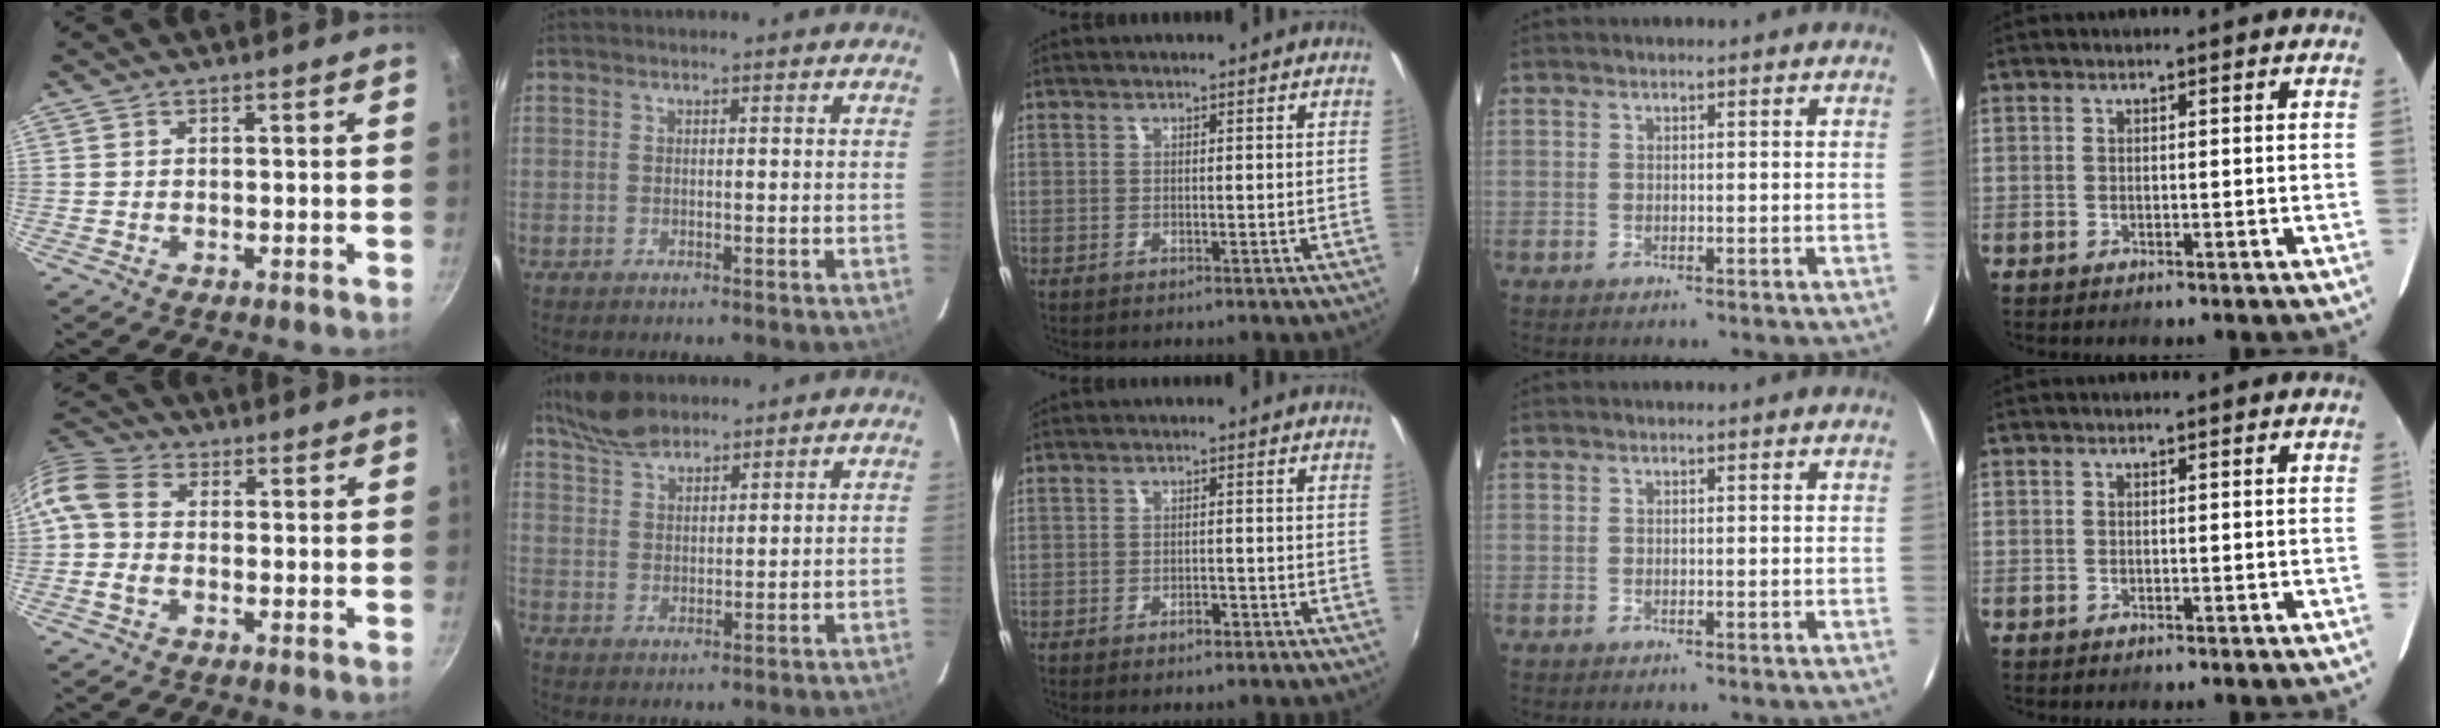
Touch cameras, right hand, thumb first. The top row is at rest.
{"thumb": {"total": 9.2, "force": [-0.1, 6.6, 6.3], "torque": [-0.136, 0.025, -0.020]}, "index": {"total": 7.7, "force": [6.4, 2.7, 3.2], "torque": [-0.070, 0.021, 0.122]}, "middle": {"total": 2.1, "force": [-1.5, 0.8, 1.2], "torque": [-0.023, 0.000, -0.022]}}